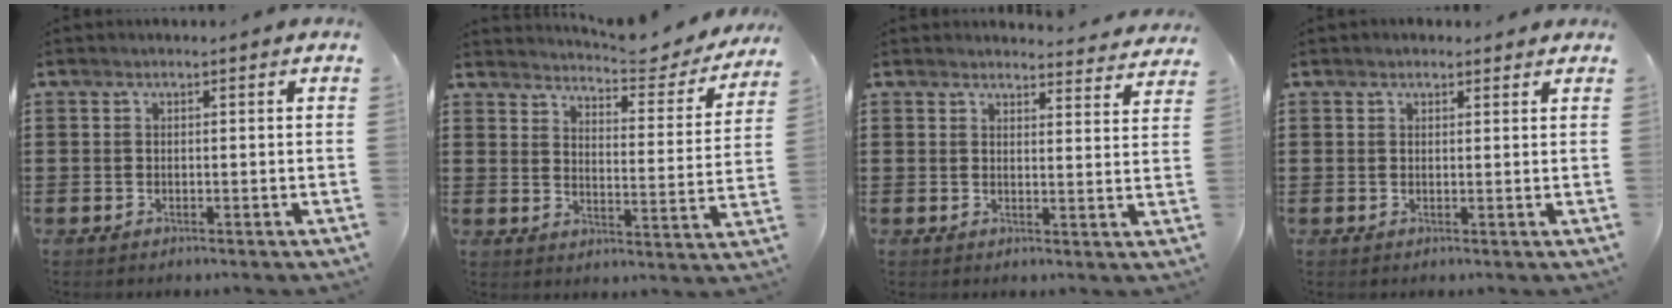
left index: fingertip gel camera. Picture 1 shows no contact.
{"total": 5.0, "force": [4.8, 0.0, 1.4], "torque": [-0.036, -0.042, 0.074]}
{"total": 3.3, "force": [3.3, 0.2, 0.3], "torque": [-0.009, -0.019, 0.059]}
{"total": 1.3, "force": [1.1, 0.6, 0.2], "torque": [-0.005, 0.004, 0.022]}